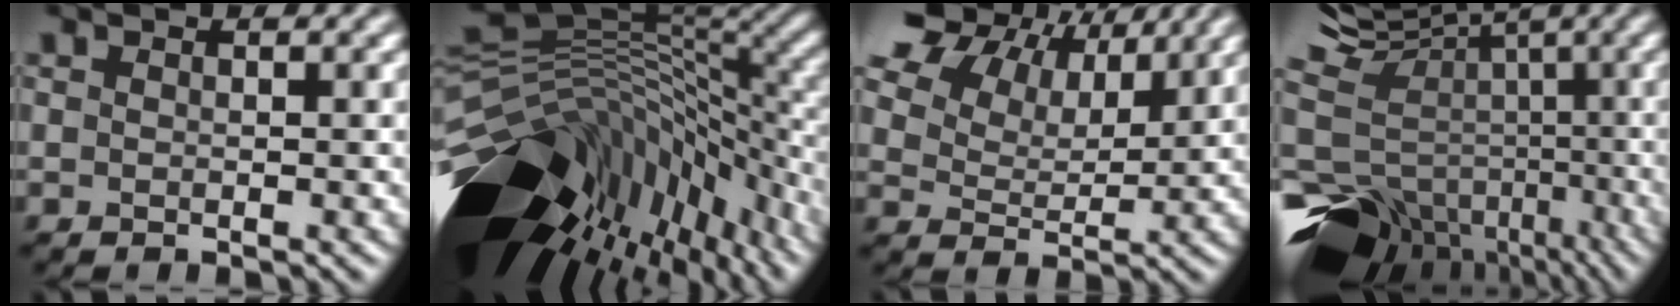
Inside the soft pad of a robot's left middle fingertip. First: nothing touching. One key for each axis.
{"total": 17.1, "fx": -7.5, "fy": 8.5, "fz": 12.8, "tx": -0.210, "ty": 0.024, "tz": -0.104}
{"total": 13.3, "fx": 8.6, "fy": 7.6, "fz": 6.7, "tx": -0.159, "ty": 0.030, "tz": 0.157}
{"total": 11.1, "fx": -3.3, "fy": 8.1, "fz": 6.8, "tx": -0.139, "ty": 0.027, "tz": -0.013}